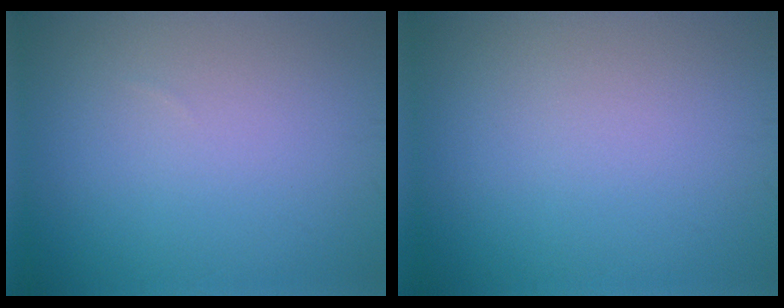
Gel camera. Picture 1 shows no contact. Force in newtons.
{"total": 0.0}